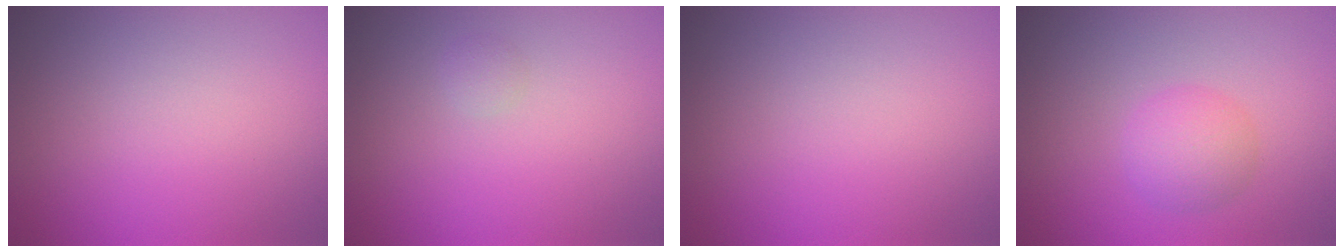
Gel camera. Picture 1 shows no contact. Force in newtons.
{"total": 0.6, "press": 0.6, "slide": 0.1}
{"total": 0.0}
{"total": 2.6, "press": 2.6, "slide": 0.1}